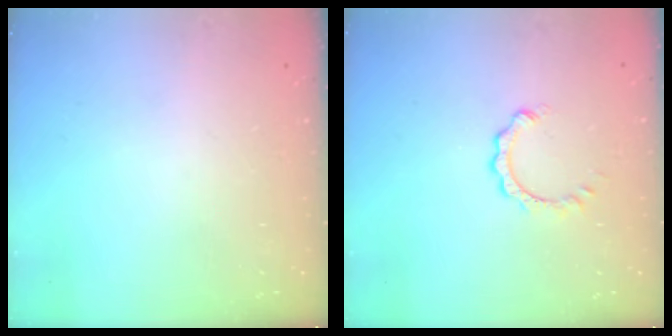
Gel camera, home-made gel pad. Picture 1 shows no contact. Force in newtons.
{"total": 1.9, "press": 1.9, "slide": 0.2}